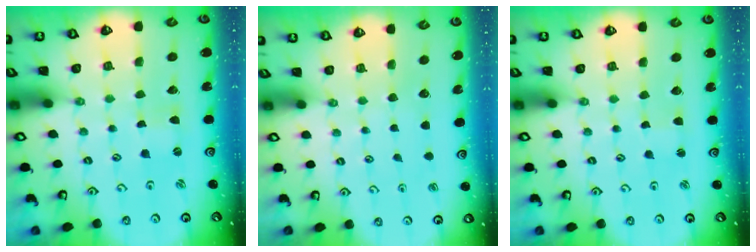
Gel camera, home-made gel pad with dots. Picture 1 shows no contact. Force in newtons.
{"total": 0.0}
{"total": 1.3, "press": 1.3, "slide": 0.2}